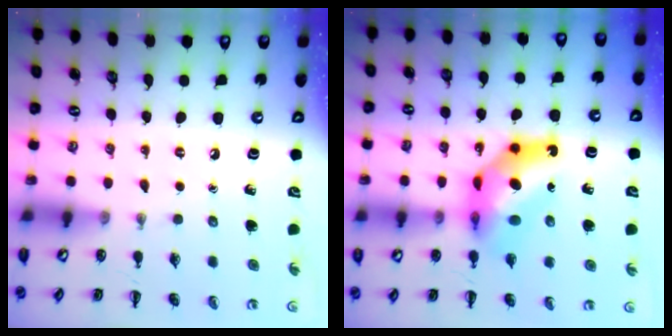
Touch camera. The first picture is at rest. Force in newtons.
{"total": 10.3, "press": 9.8, "slide": 3.2}